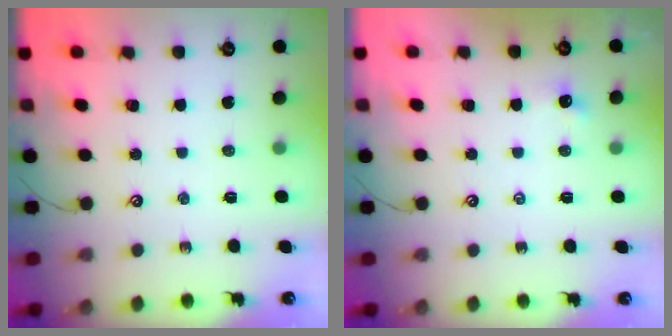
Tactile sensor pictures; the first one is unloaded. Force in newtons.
{"total": 2.7, "press": 2.7, "slide": 0.4}